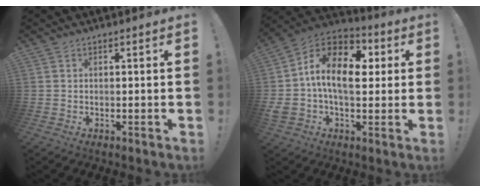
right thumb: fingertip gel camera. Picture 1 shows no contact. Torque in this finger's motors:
{"motor_torque": [-0.21, 1.26, 0.83, 0.75, 0.15]}